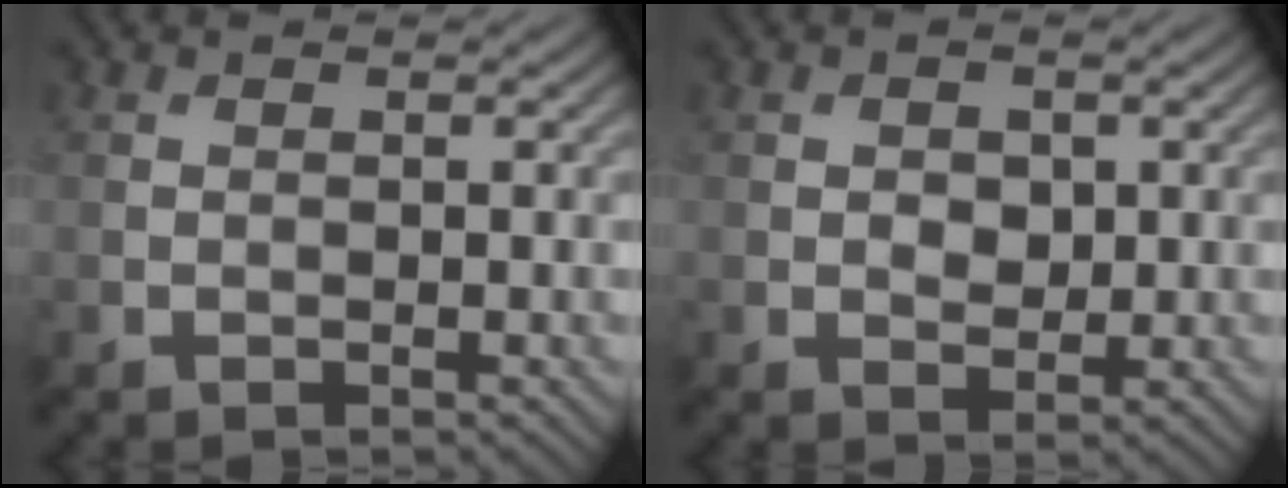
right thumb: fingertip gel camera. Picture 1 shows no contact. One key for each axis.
{"total": 2.0, "fx": 0.3, "fy": 1.6, "fz": 1.2, "tx": -0.025, "ty": -0.005, "tz": 0.003}